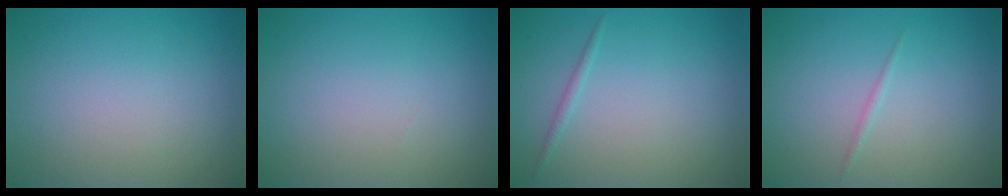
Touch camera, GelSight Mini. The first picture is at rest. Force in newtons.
{"total": 0.0}
{"total": 0.7, "press": 0.7, "slide": 0.0}
{"total": 0.5, "press": 0.5, "slide": 0.0}